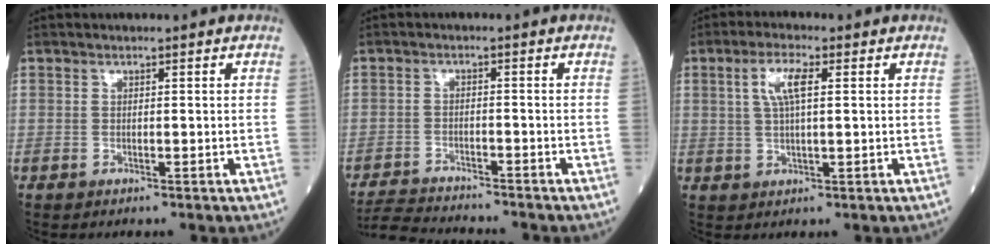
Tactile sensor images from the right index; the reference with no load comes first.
{"total": 7.1, "force": [-7.0, 0.1, 1.2], "torque": [-0.023, -0.014, -0.120]}
{"total": 5.0, "force": [1.5, 1.2, 4.6], "torque": [-0.095, 0.010, 0.032]}